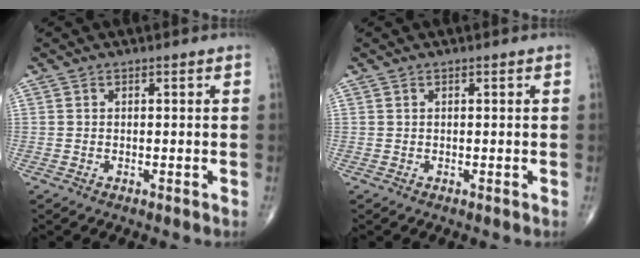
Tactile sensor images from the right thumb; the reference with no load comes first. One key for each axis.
{"total": 0.0}